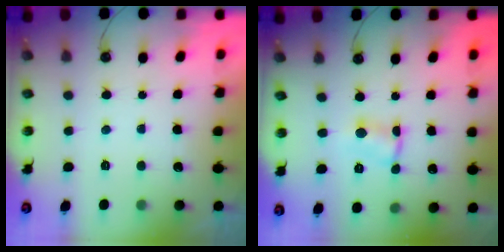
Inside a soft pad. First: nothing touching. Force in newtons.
{"total": 1.5, "press": 1.5, "slide": 0.2}